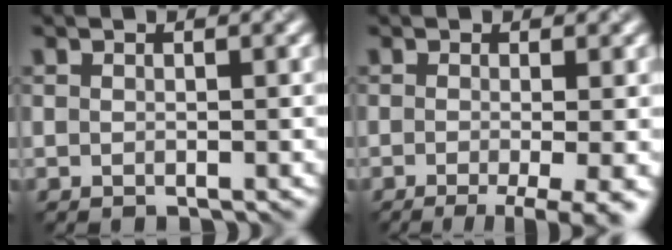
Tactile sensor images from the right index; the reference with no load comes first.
{"total": 6.5, "force": [-2.9, 2.1, 5.5], "torque": [-0.063, -0.003, -0.029]}